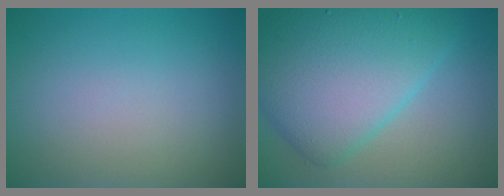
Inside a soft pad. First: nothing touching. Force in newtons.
{"total": 9.1, "press": 9.1, "slide": 0.1}